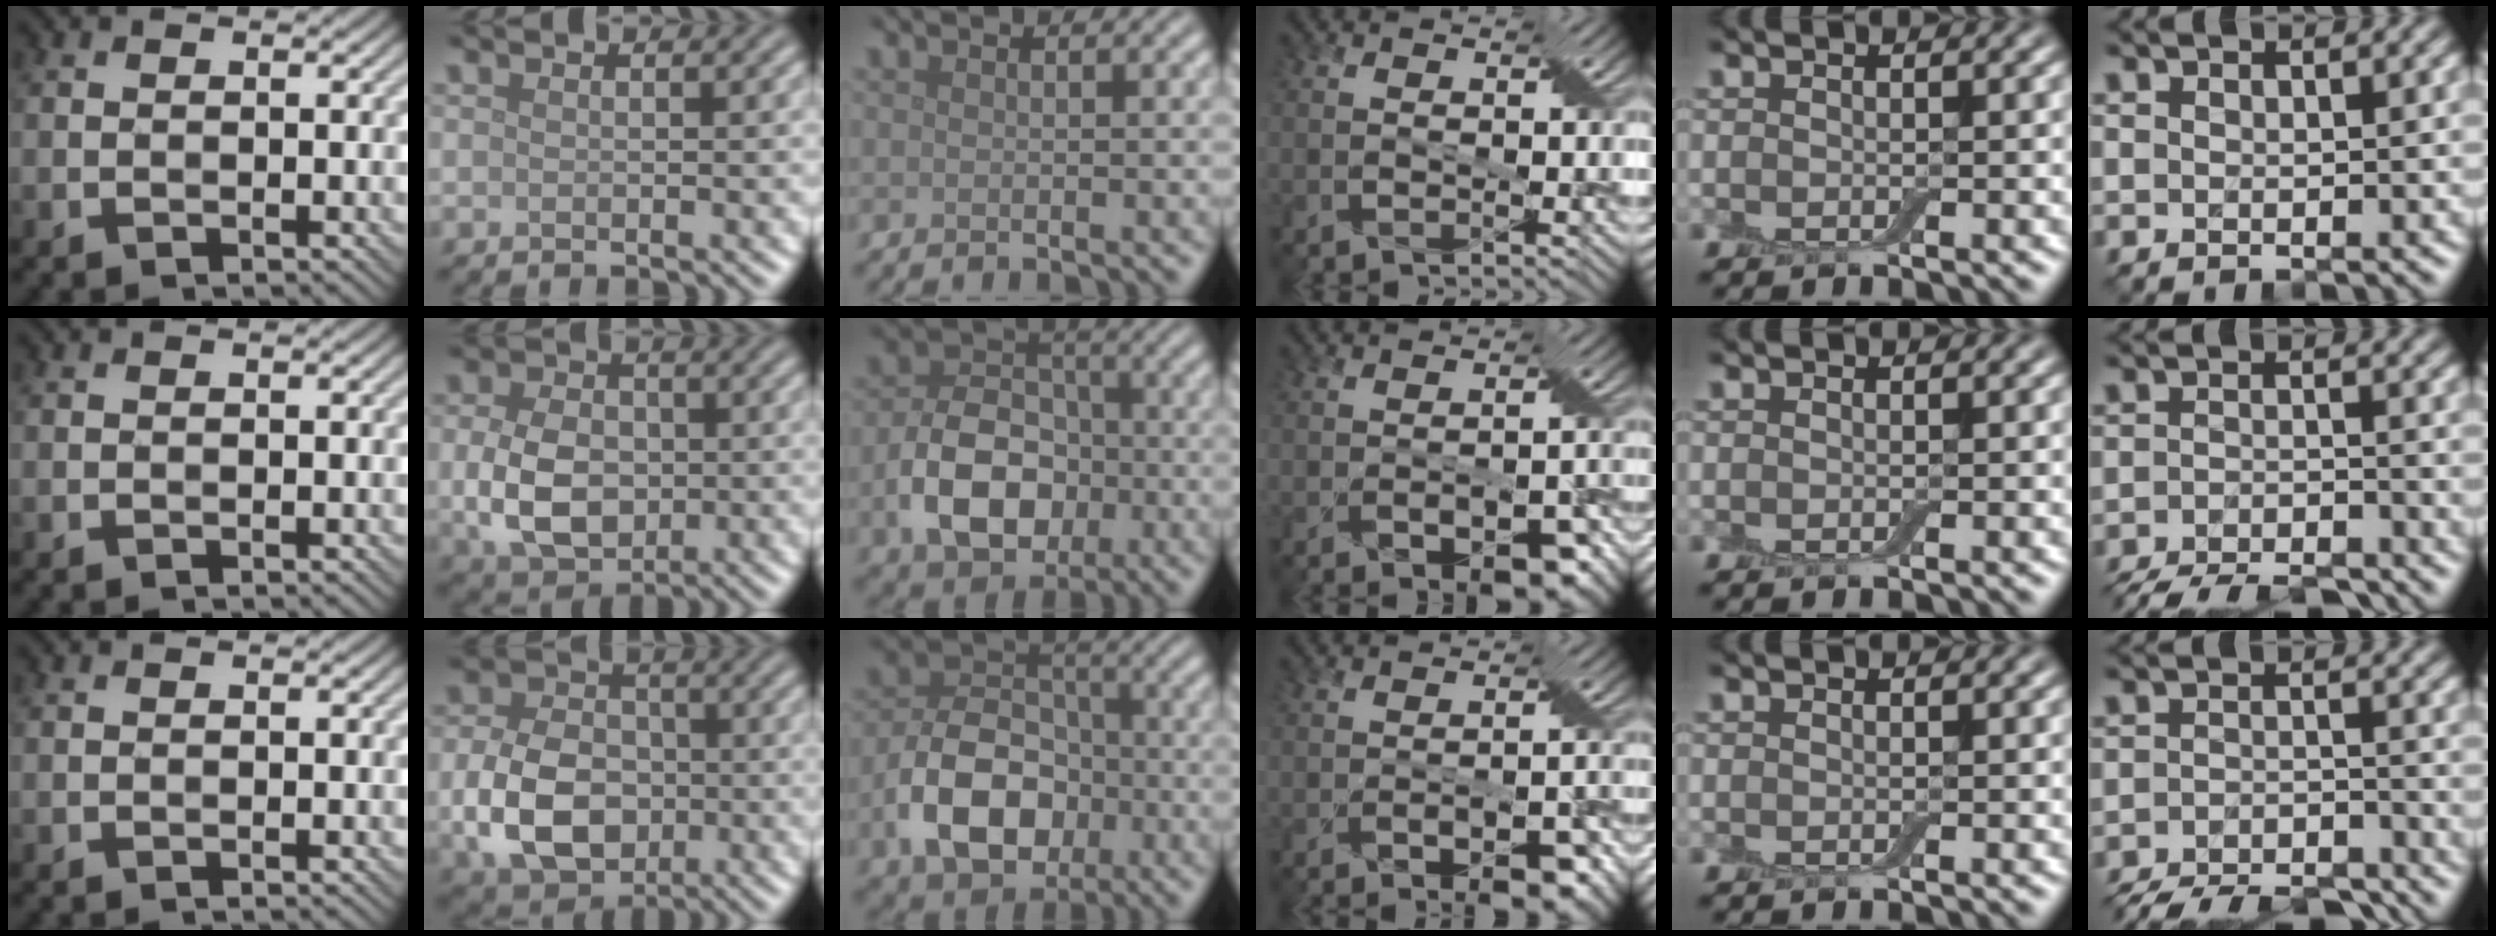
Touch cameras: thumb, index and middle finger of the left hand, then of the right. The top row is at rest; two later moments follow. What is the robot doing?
{"motion": "fold", "object": "apron"}